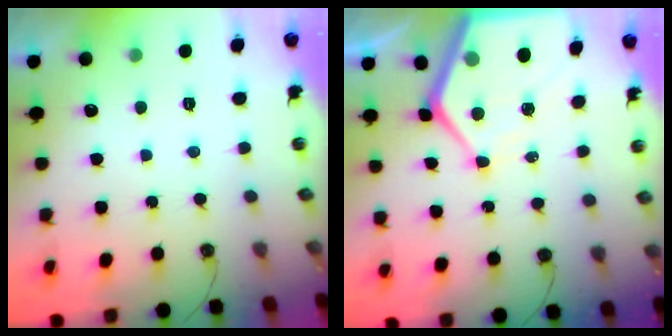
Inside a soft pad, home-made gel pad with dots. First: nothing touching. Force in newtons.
{"total": 13.7, "press": 13.6, "slide": 1.3}